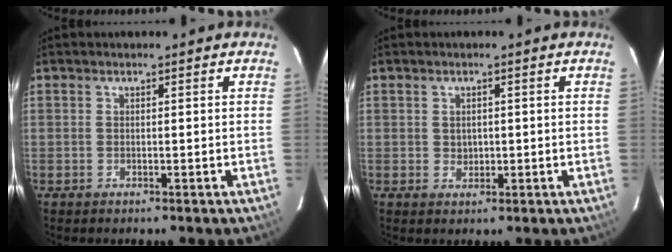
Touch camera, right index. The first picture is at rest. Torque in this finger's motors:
{"motor_torque": [0.00, 0.00, 0.00, 0.00]}